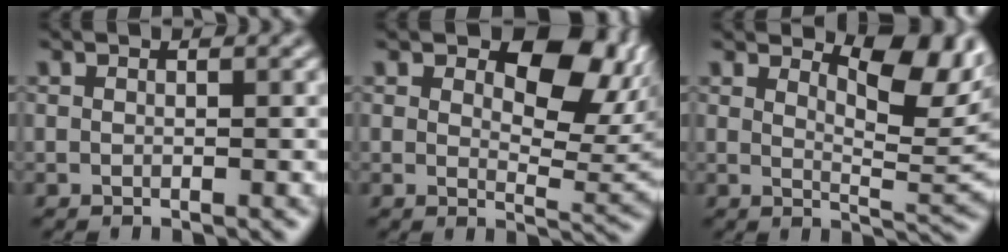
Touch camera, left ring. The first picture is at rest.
{"total": 8.3, "force": [3.8, 4.3, 6.0], "torque": [-0.078, -0.002, 0.058]}
{"total": 5.3, "force": [3.1, 1.9, 3.9], "torque": [-0.053, -0.010, 0.043]}